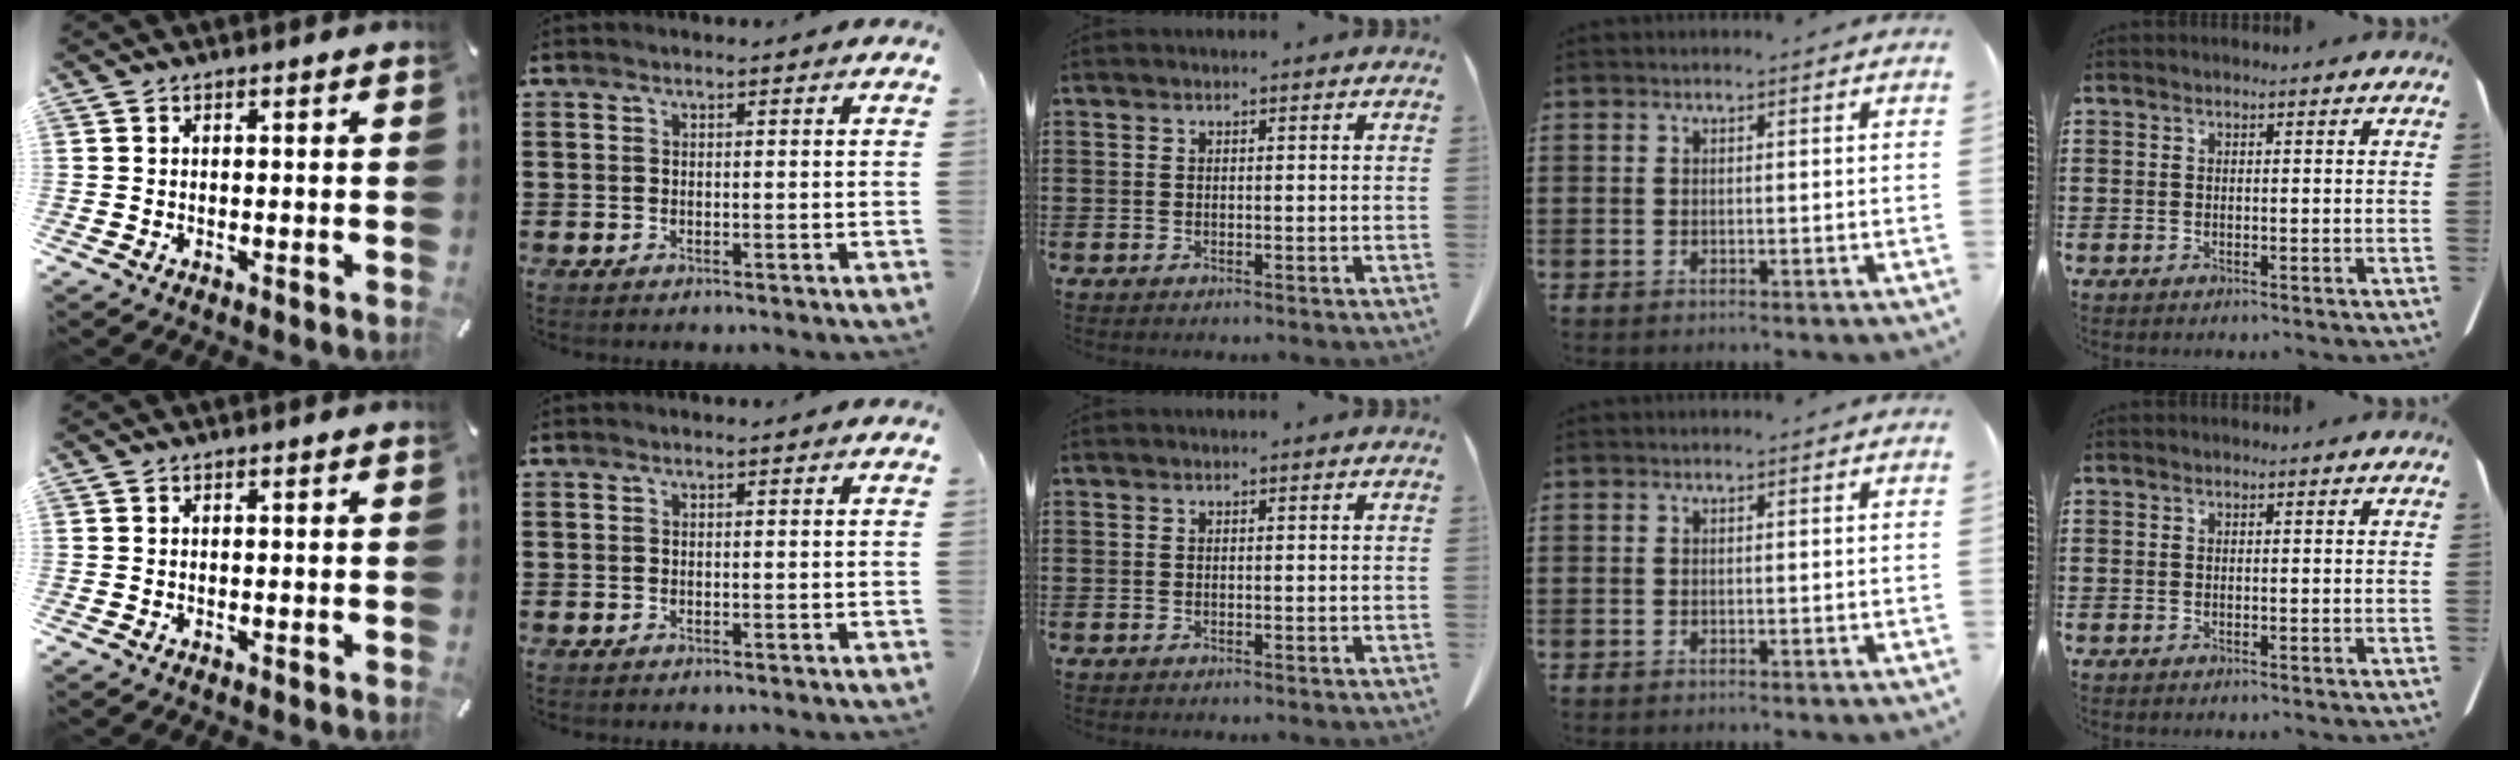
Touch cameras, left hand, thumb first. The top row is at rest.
{}